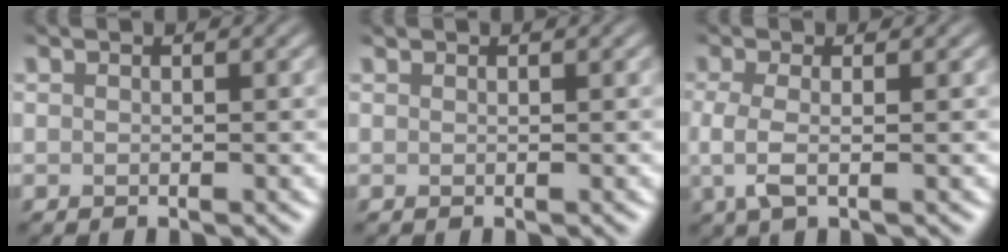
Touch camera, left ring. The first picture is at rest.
{"total": 0.0}
{"total": 2.8, "force": [-0.4, 0.9, 2.6], "torque": [-0.061, -0.007, -0.010]}